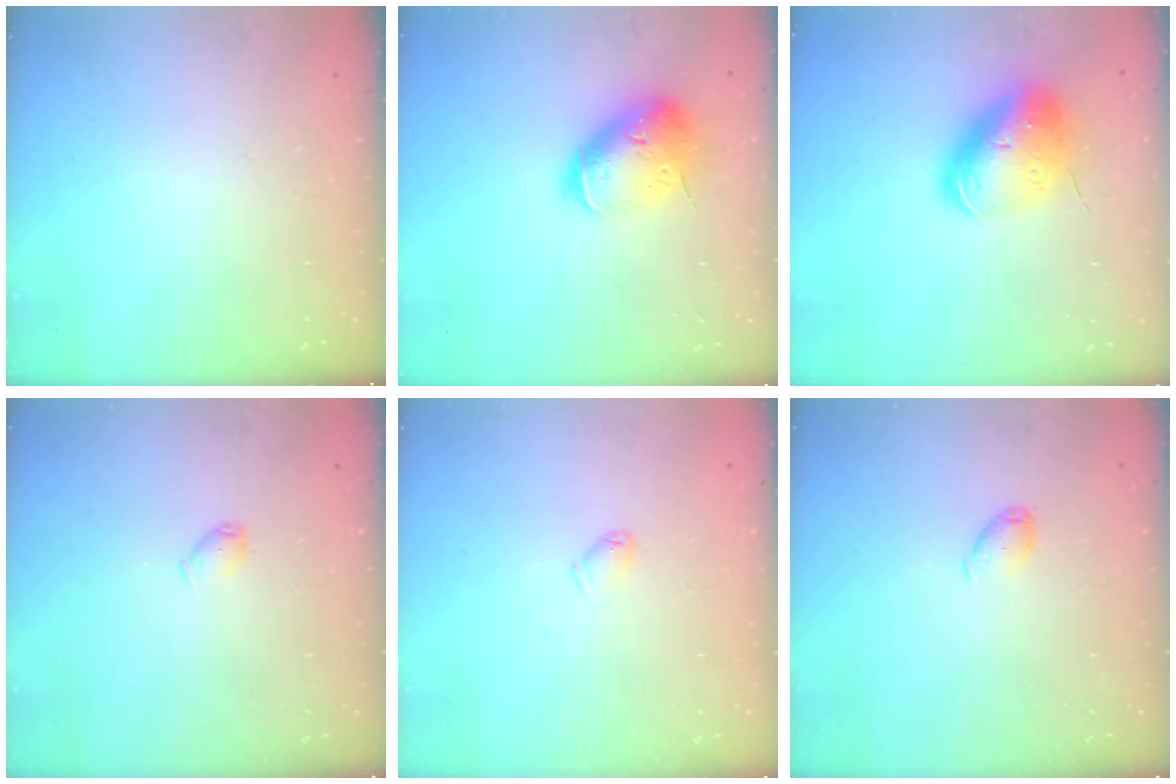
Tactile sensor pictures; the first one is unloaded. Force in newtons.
{"total": 17.4, "press": 17.2, "slide": 2.6}
{"total": 12.9, "press": 12.7, "slide": 2.0}
{"total": 3.1, "press": 3.0, "slide": 0.5}
{"total": 4.0, "press": 3.9, "slide": 0.6}
{"total": 6.3, "press": 6.2, "slide": 1.1}